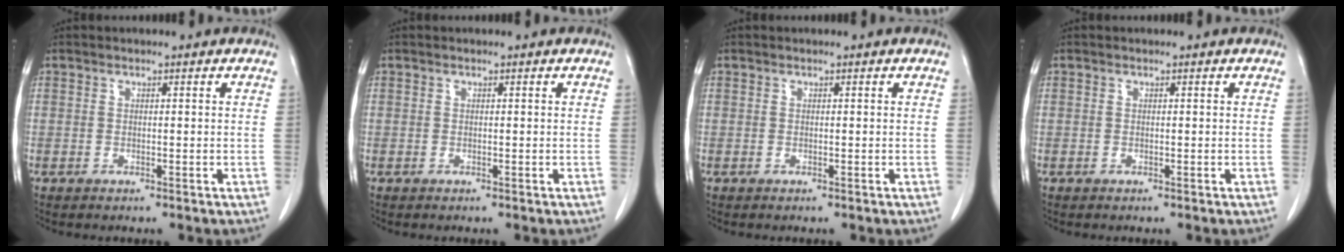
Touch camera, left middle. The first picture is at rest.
{"total": 0.0}
{"total": 0.0}
{"total": 0.0}